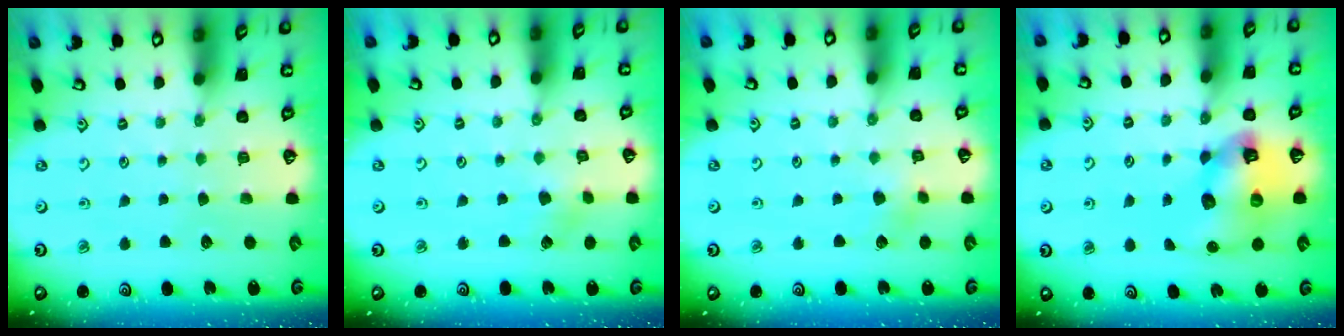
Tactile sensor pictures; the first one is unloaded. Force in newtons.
{"total": 2.7, "press": 2.7, "slide": 0.3}
{"total": 3.0, "press": 2.9, "slide": 0.4}
{"total": 12.6, "press": 12.5, "slide": 1.7}